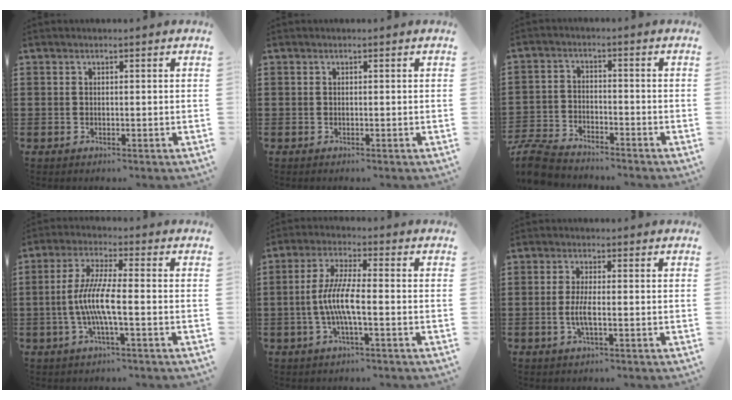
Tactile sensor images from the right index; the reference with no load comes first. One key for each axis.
{"total": 0.0}
{"total": 5.9, "fx": -5.7, "fy": 1.0, "fz": 1.3, "tx": -0.052, "ty": 0.000, "tz": -0.119}
{"total": 7.5, "fx": -1.7, "fy": 1.0, "fz": 7.3, "tx": -0.161, "ty": -0.014, "tz": -0.042}
{"total": 6.9, "fx": -1.6, "fy": 1.2, "fz": 6.6, "tx": -0.150, "ty": -0.011, "tz": -0.040}
{"total": 3.4, "fx": -0.8, "fy": 0.7, "fz": 3.3, "tx": -0.072, "ty": -0.005, "tz": -0.018}